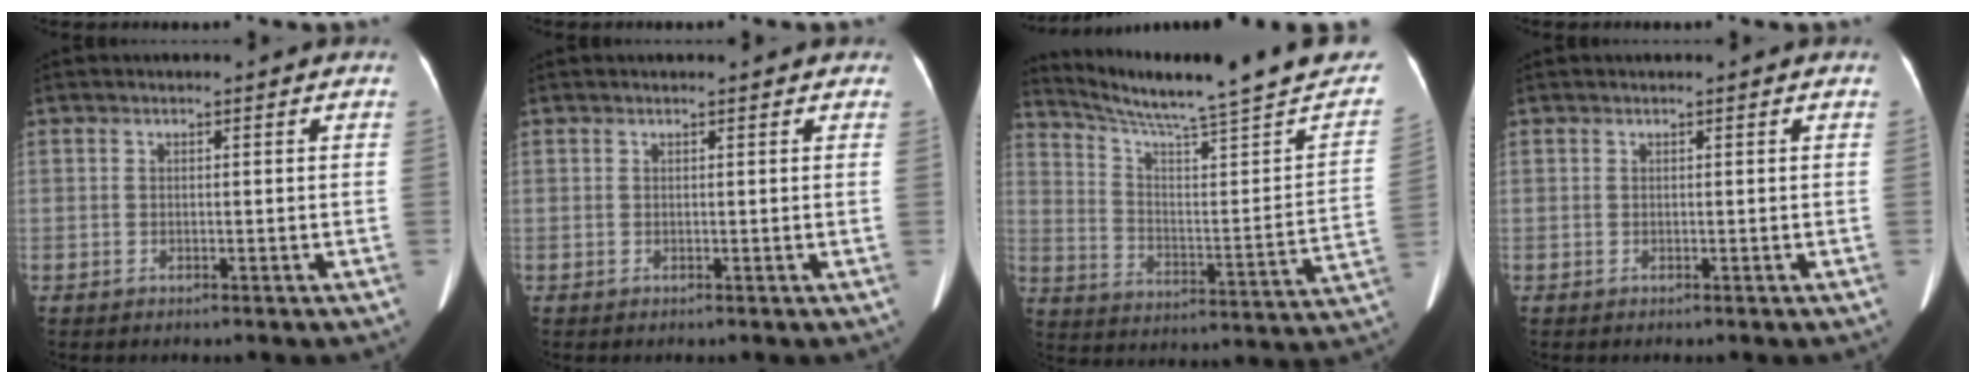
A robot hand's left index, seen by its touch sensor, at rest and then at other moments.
{"total": 2.6, "force": [2.2, 0.8, 1.0], "torque": [-0.011, 0.022, 0.018]}
{"total": 23.8, "force": [21.0, 0.6, 11.3], "torque": [-0.170, -0.071, 0.280]}
{"total": 0.0}